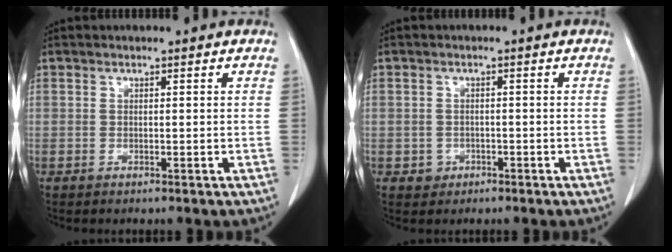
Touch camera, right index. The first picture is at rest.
{"total": 2.0, "force": [-0.8, 1.8, 0.2], "torque": [0.000, 0.008, -0.010]}